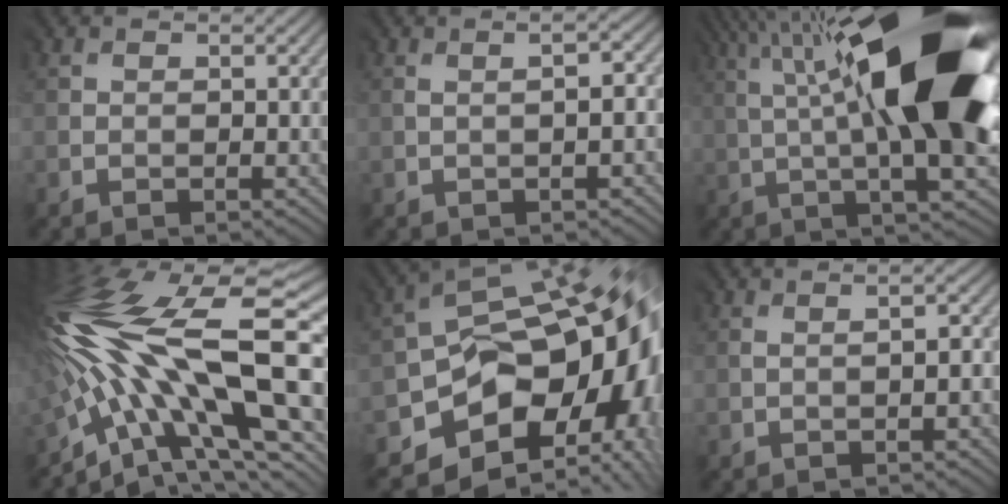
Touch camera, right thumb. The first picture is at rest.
{"total": 2.0, "force": [-0.2, 0.1, 1.9], "torque": [-0.028, 0.003, 0.002]}
{"total": 20.0, "force": [4.8, 4.8, 18.8], "torque": [-0.305, 0.046, 0.086]}
{"total": 20.1, "force": [-1.5, 7.6, 18.5], "torque": [-0.344, -0.001, -0.030]}
{"total": 16.3, "force": [-3.8, 11.1, 11.3], "torque": [-0.180, -0.032, -0.058]}
{"total": 1.6, "force": [-0.6, -0.1, 1.5], "torque": [-0.023, 0.002, -0.005]}